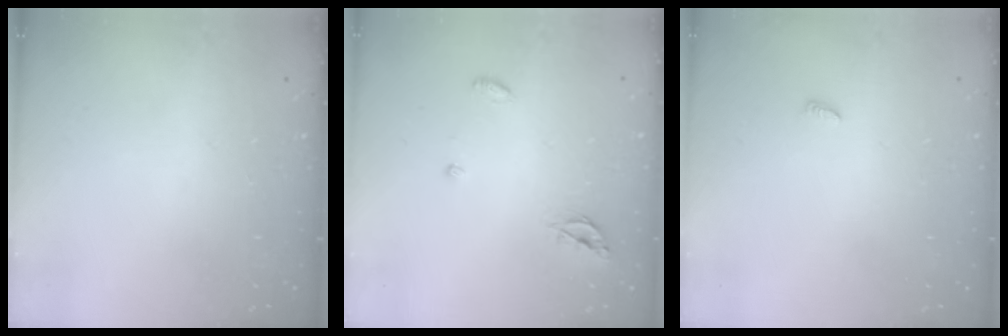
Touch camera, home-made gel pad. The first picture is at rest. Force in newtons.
{"total": 4.4, "press": 4.4, "slide": 0.4}
{"total": 2.4, "press": 2.4, "slide": 0.2}